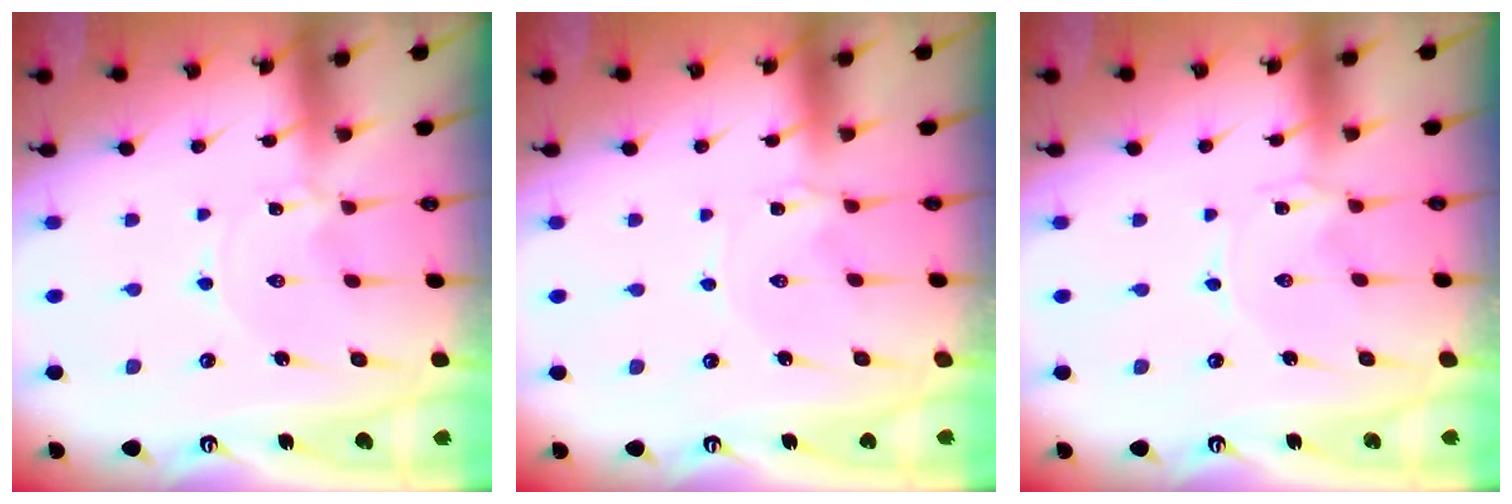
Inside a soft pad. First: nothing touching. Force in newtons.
{"total": 1.1, "press": 1.1, "slide": 0.2}
{"total": 0.0}